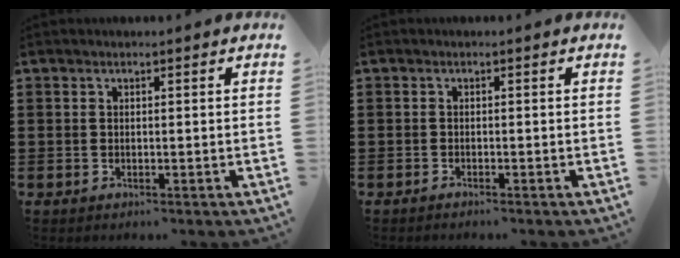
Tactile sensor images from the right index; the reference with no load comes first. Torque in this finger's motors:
{"motor_torque": [-0.54, 0.78, -0.06, -0.03]}